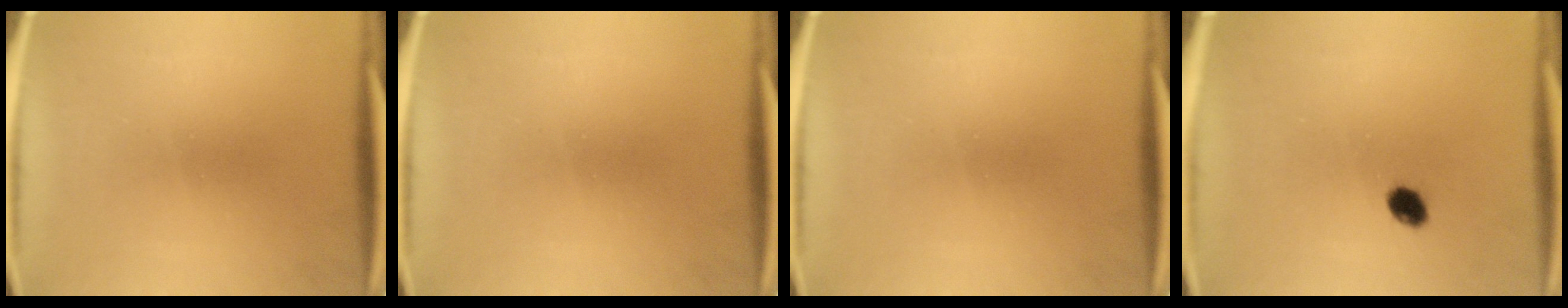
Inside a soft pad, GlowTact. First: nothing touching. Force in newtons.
{"total": 0.0}
{"total": 0.0}
{"total": 3.1}